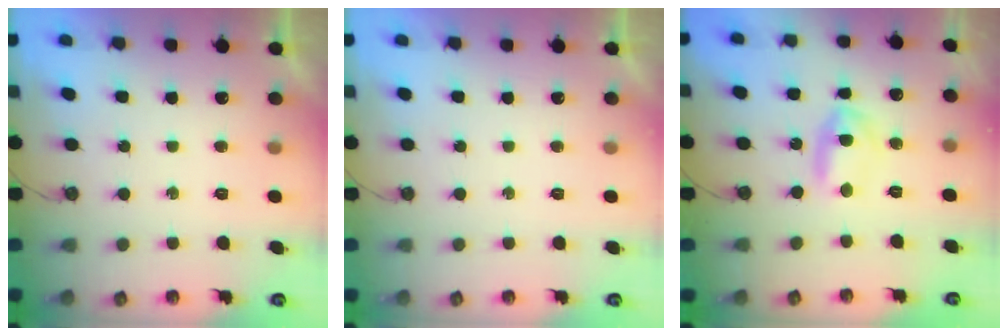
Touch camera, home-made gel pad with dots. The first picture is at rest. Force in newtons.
{"total": 0.0}
{"total": 5.6, "press": 4.2, "slide": 3.7}